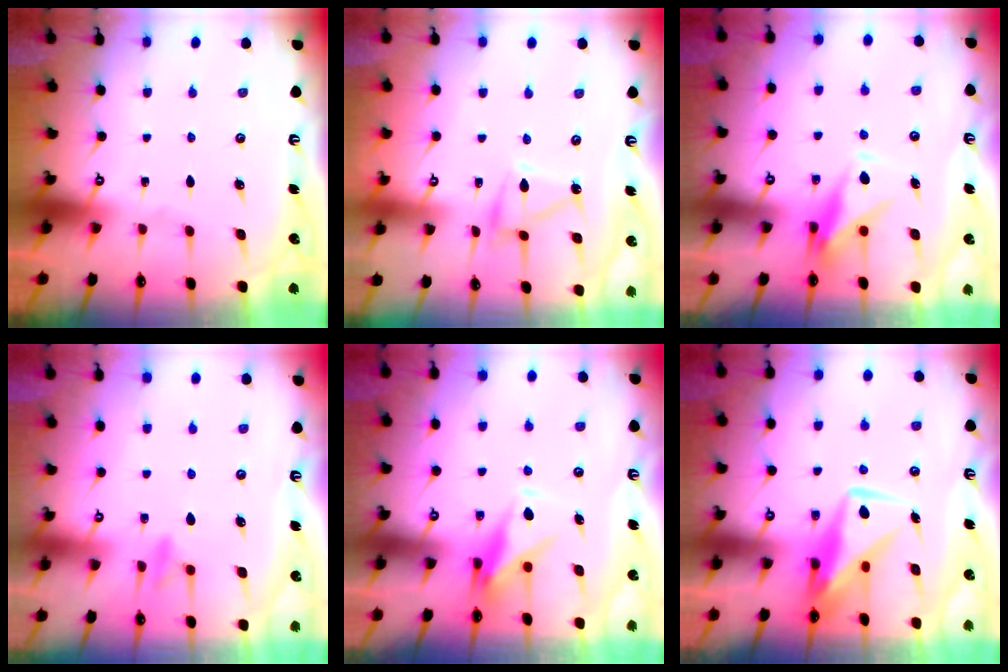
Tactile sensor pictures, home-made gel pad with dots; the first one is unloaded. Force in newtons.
{"total": 7.3, "press": 7.2, "slide": 0.4}
{"total": 9.0, "press": 9.0, "slide": 1.1}
{"total": 9.3, "press": 9.3, "slide": 0.9}
{"total": 9.0, "press": 9.0, "slide": 1.1}
{"total": 11.4, "press": 11.4, "slide": 0.9}